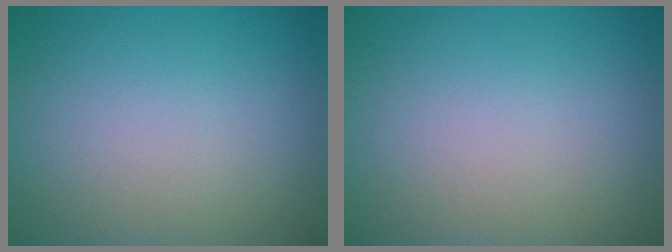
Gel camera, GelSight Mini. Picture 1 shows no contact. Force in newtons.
{"total": 0.0}